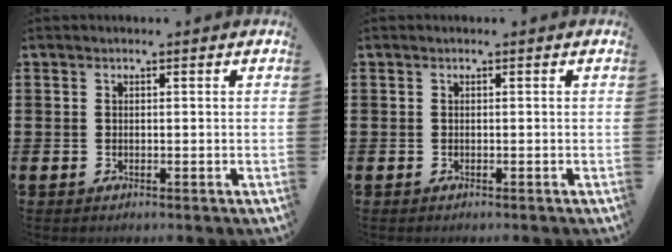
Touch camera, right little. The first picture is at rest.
{"total": 0.0}